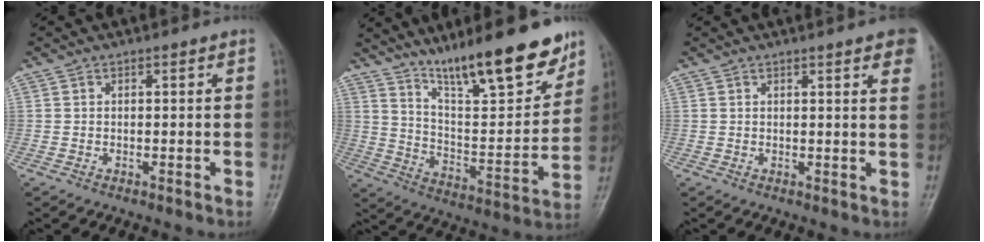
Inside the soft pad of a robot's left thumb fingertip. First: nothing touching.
{"total": 19.5, "force": [14.3, 4.3, 12.6], "torque": [-0.160, -0.080, 0.242]}
{"total": 7.6, "force": [4.6, 1.4, 5.8], "torque": [-0.052, -0.005, 0.044]}